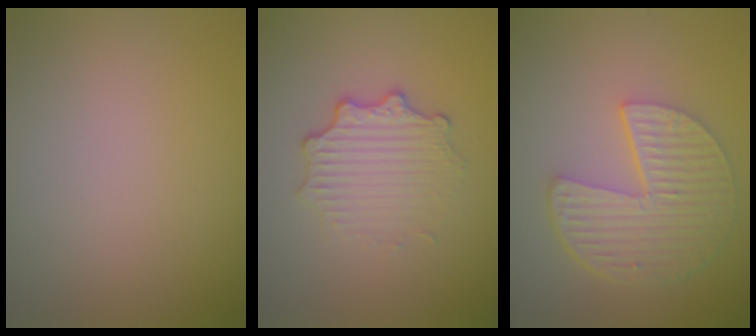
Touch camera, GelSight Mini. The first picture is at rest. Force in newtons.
{"total": 3.3, "press": 2.6, "slide": 2.0}
{"total": 5.4, "press": 4.0, "slide": 3.7}